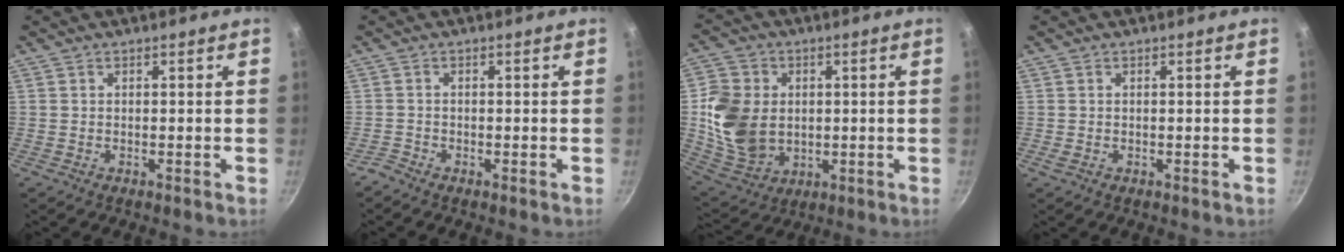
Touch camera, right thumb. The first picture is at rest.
{"total": 1.1, "force": [-1.0, 0.2, 0.4], "torque": [-0.019, 0.006, -0.025]}
{"total": 14.3, "force": [0.6, 11.4, 8.6], "torque": [-0.150, -0.007, 0.025]}
{"total": 0.6, "force": [-0.1, 0.3, 0.5], "torque": [-0.009, 0.000, -0.002]}